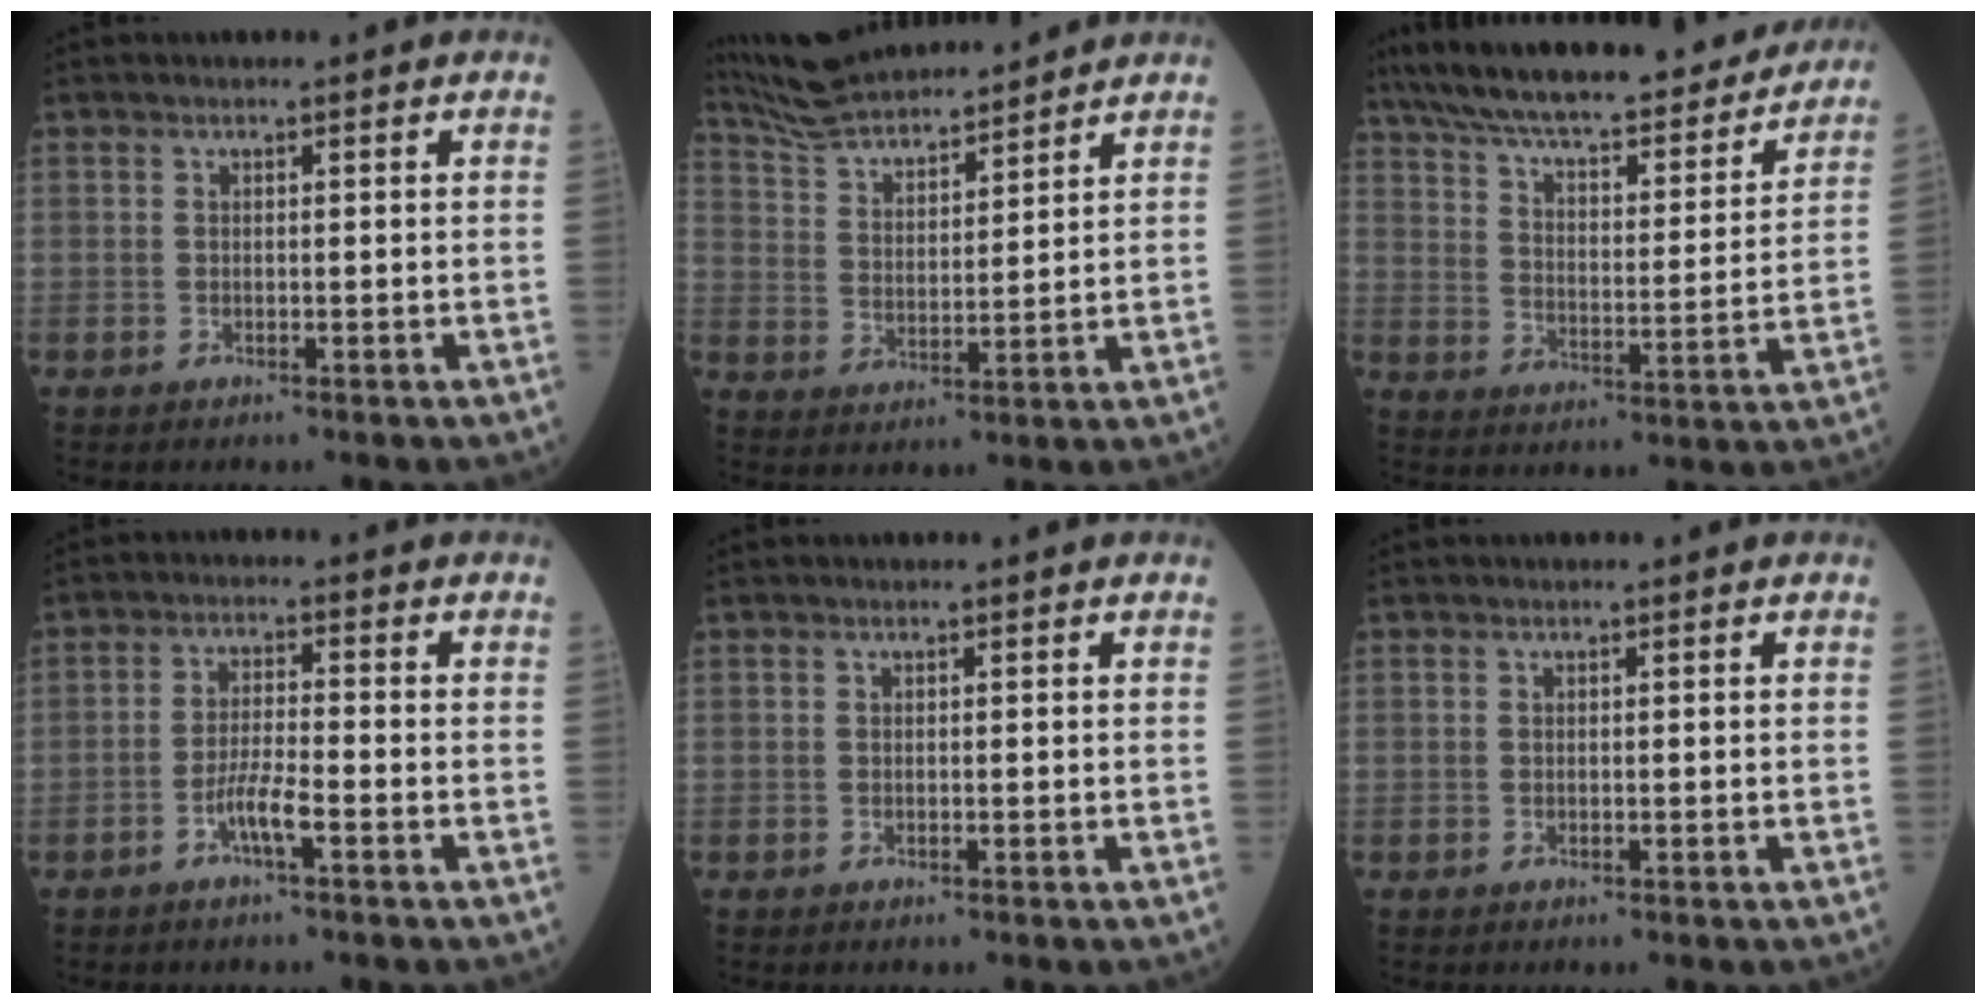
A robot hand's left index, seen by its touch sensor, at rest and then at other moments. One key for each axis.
{"total": 13.2, "fx": 12.5, "fy": 1.5, "fz": 4.0, "tx": -0.083, "ty": 0.020, "tz": 0.225}
{"total": 26.9, "fx": 23.3, "fy": 5.6, "fz": 12.2, "tx": -0.207, "ty": -0.004, "tz": 0.320}
{"total": 4.0, "fx": -2.3, "fy": 0.2, "fz": 3.3, "tx": -0.065, "ty": -0.006, "tz": -0.049}
{"total": 0.0}
{"total": 0.0}